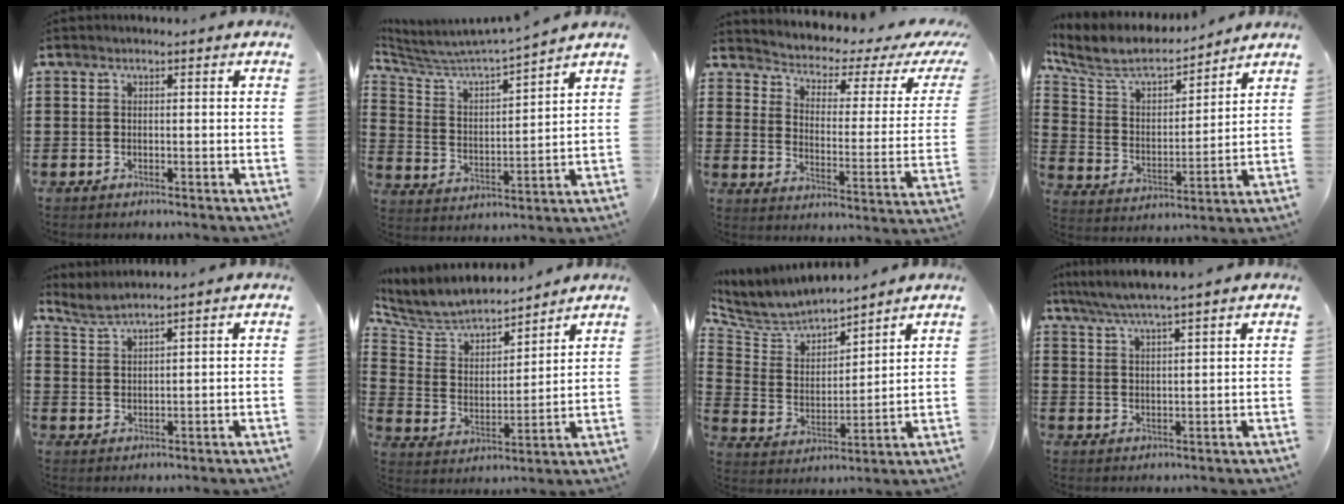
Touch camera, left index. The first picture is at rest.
{"total": 4.6, "force": [4.4, 0.0, 1.5], "torque": [-0.055, -0.038, 0.065]}
{"total": 2.0, "force": [1.3, 0.8, 1.2], "torque": [-0.040, -0.023, 0.012]}
{"total": 7.4, "force": [6.5, 2.0, 2.9], "torque": [-0.089, -0.041, 0.110]}
{"total": 2.7, "force": [2.6, -0.1, 0.6], "torque": [-0.021, -0.005, 0.049]}
{"total": 6.0, "force": [5.6, 1.6, 1.4], "torque": [-0.062, -0.039, 0.093]}
{"total": 5.4, "force": [5.2, 1.3, 0.5], "torque": [-0.048, -0.041, 0.085]}
{"total": 4.5, "force": [3.8, -0.3, 2.3], "torque": [-0.056, -0.014, 0.068]}